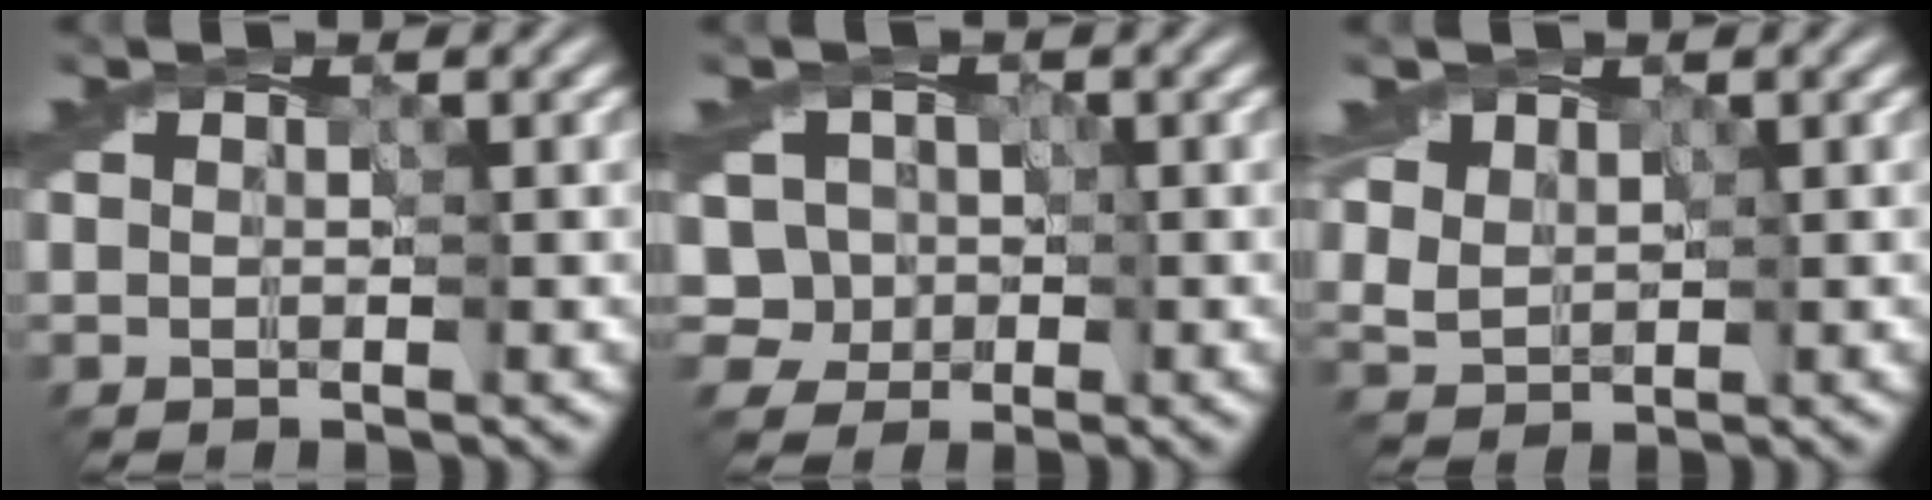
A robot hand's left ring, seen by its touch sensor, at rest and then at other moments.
{"total": 4.5, "force": [0.1, 4.3, 1.3], "torque": [-0.002, 0.039, -0.034]}
{"total": 4.0, "force": [2.5, 2.8, 1.4], "torque": [-0.054, 0.006, 0.054]}